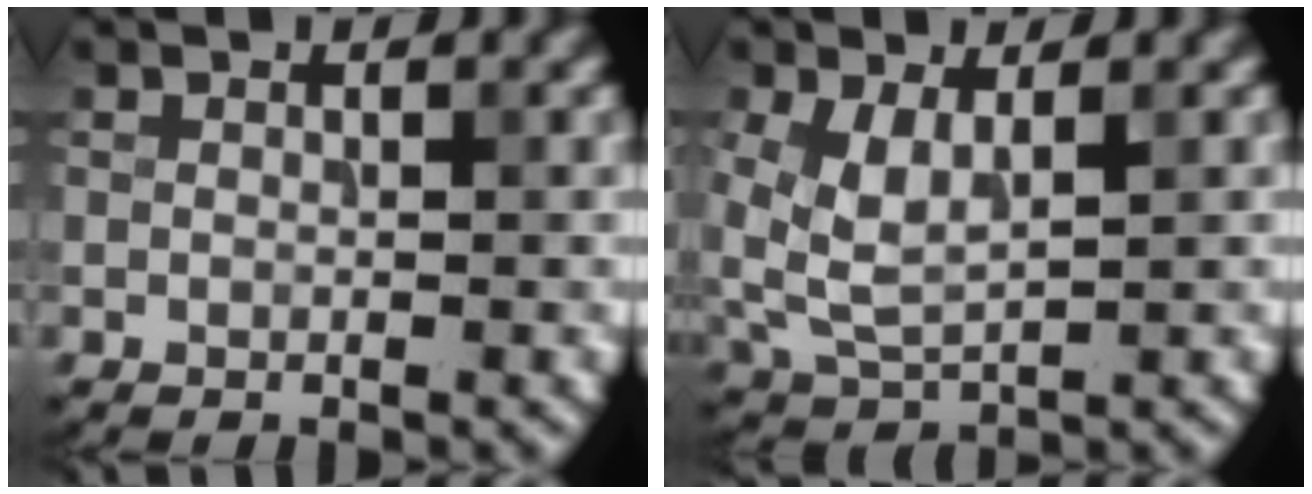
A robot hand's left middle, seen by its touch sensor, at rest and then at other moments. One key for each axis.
{"total": 4.4, "fx": 1.1, "fy": 2.4, "fz": 3.6, "tx": -0.088, "ty": -0.002, "tz": 0.027}